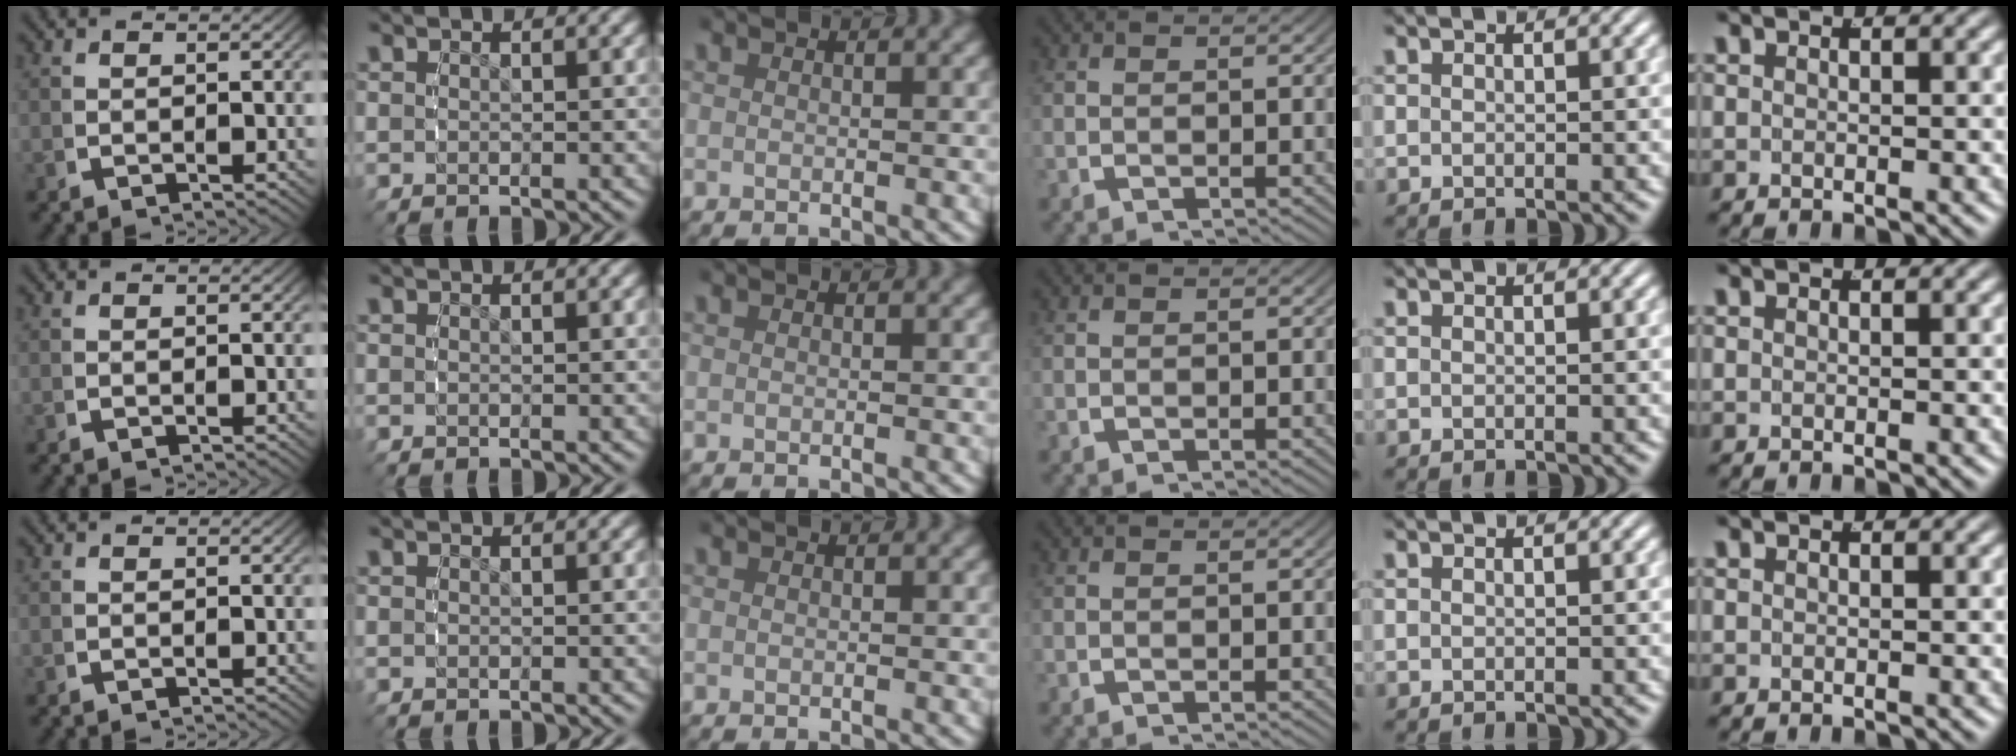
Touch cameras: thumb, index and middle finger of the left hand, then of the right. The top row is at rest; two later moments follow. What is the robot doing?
{"motion": "reach", "object": "backpack"}